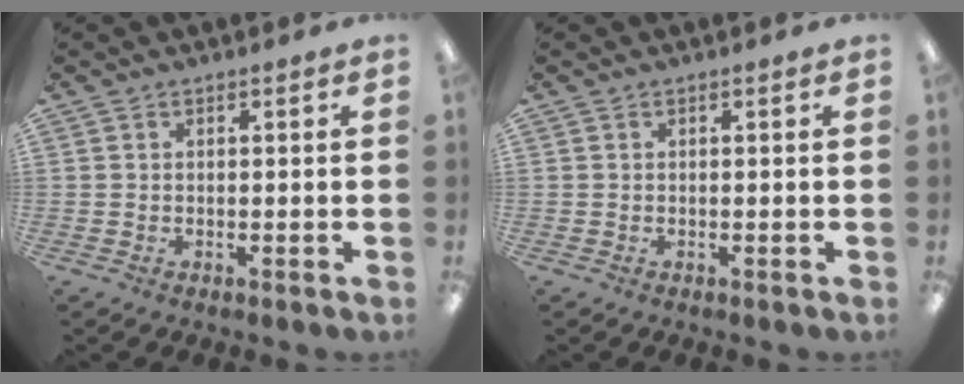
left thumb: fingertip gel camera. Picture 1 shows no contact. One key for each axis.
{"total": 0.0}